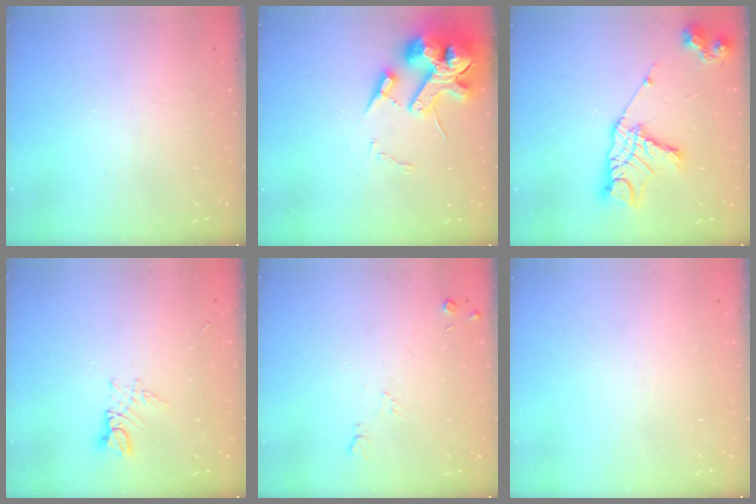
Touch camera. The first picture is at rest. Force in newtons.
{"total": 16.9, "press": 16.6, "slide": 2.7}
{"total": 16.2, "press": 16.2, "slide": 1.3}
{"total": 2.7, "press": 2.7, "slide": 0.3}
{"total": 4.1, "press": 4.0, "slide": 0.7}
{"total": 0.0}